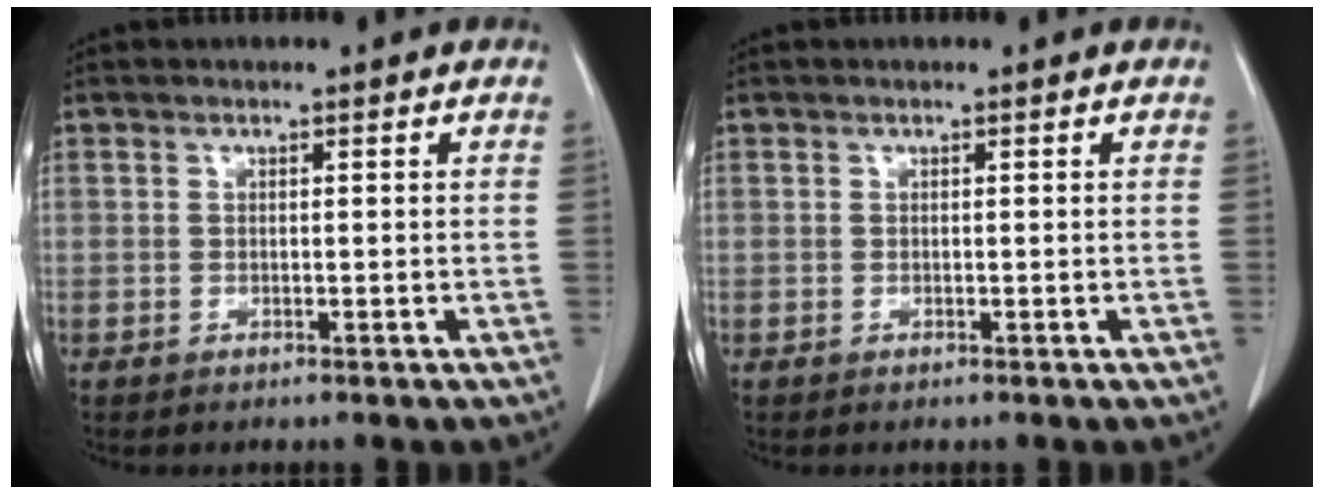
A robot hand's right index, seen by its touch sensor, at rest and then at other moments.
{"total": 0.0}